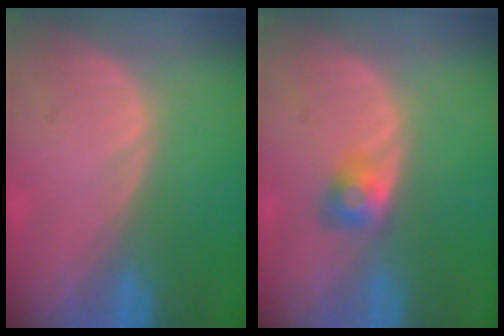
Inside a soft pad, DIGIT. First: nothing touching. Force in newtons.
{"total": 2.8, "press": 2.5, "slide": 1.2}